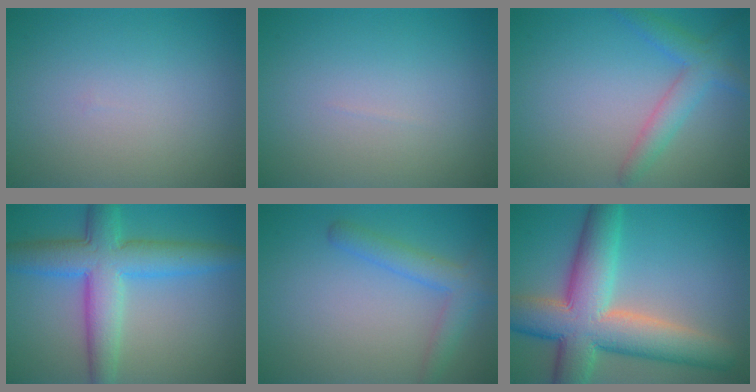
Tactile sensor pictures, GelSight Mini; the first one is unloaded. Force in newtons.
{"total": 0.0}
{"total": 2.2, "press": 2.2, "slide": 0.2}
{"total": 7.5, "press": 7.5, "slide": 0.1}
{"total": 2.7, "press": 2.7, "slide": 0.1}
{"total": 11.0, "press": 11.0, "slide": 0.5}